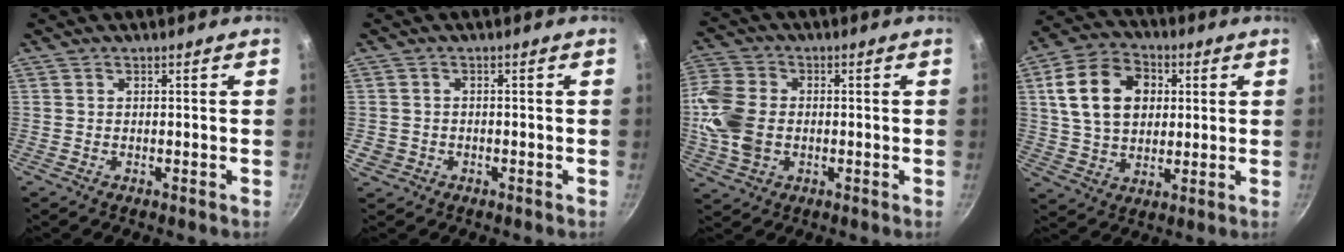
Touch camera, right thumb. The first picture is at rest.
{"total": 2.6, "force": [-0.7, 2.3, 1.0], "torque": [-0.022, 0.008, -0.006]}
{"total": 13.0, "force": [-0.8, 9.7, 8.6], "torque": [-0.173, 0.009, -0.024]}
{"total": 15.5, "force": [3.5, 11.3, 10.1], "torque": [-0.157, 0.008, 0.054]}